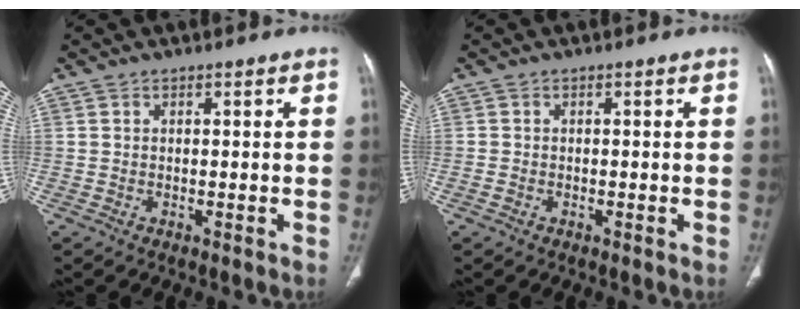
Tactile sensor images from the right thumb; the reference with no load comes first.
{"total": 0.7, "force": [-0.3, 0.6, 0.3], "torque": [-0.010, 0.000, -0.006]}